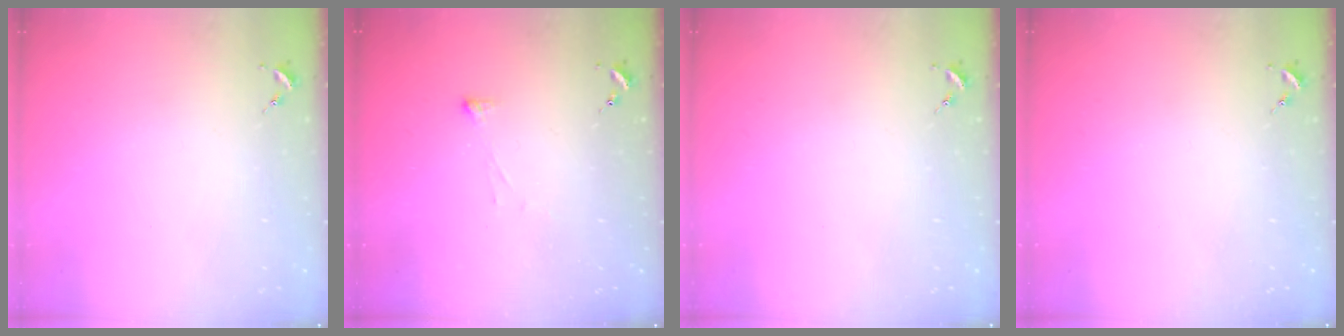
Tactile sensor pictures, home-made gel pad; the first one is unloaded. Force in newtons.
{"total": 2.9, "press": 2.8, "slide": 0.4}
{"total": 0.0}
{"total": 0.0}